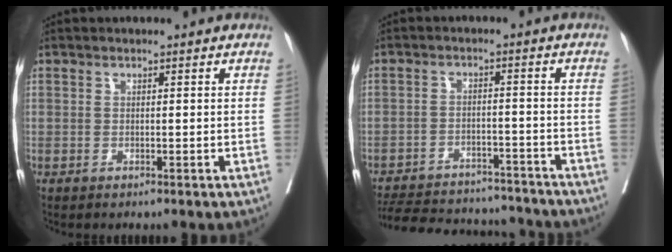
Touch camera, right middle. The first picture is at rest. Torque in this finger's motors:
{"motor_torque": [0.96, -1.18, 0.09, 0.09]}